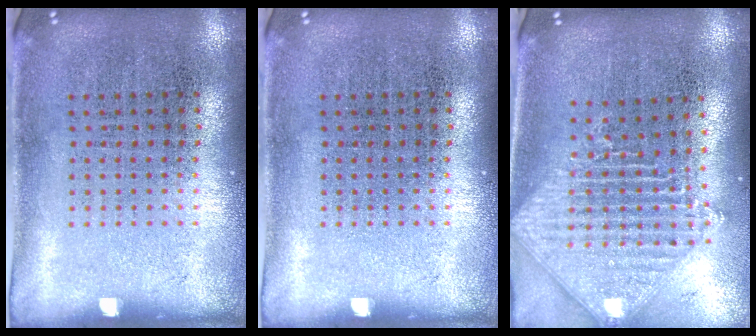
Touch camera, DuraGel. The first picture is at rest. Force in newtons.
{"total": 0.0}
{"total": 2.0, "press": 1.7, "slide": 1.2}